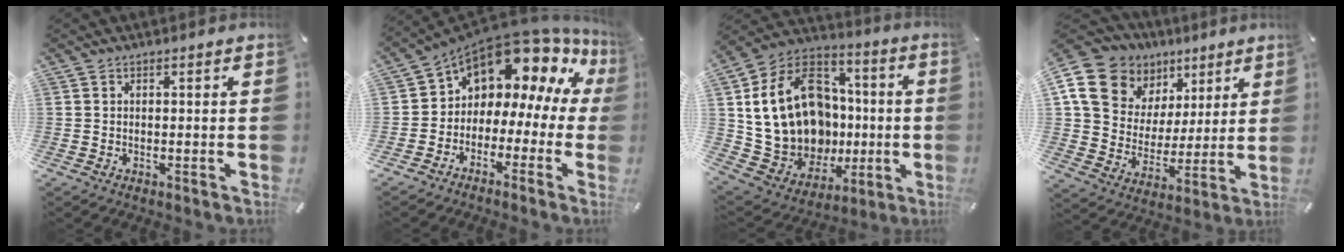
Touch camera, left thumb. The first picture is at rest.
{"total": 11.7, "force": [9.2, 5.4, 4.7], "torque": [-0.085, -0.098, 0.156]}
{"total": 24.5, "force": [0.1, 19.8, 14.5], "torque": [-0.301, -0.011, 0.044]}
{"total": 15.5, "force": [8.5, 11.9, 5.0], "torque": [-0.103, -0.042, 0.162]}